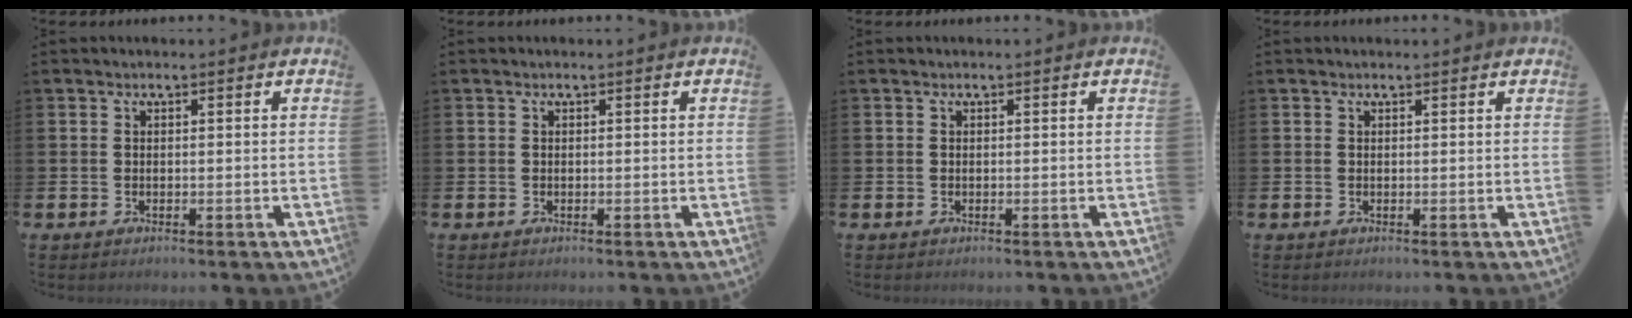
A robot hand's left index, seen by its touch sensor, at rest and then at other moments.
{"total": 0.0}
{"total": 0.0}
{"total": 0.0}